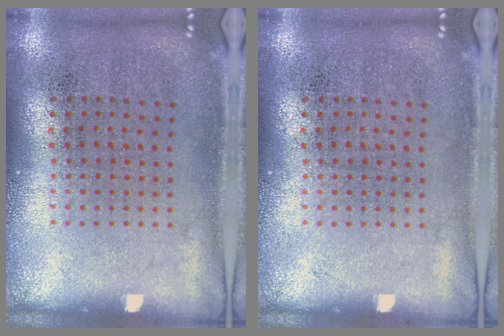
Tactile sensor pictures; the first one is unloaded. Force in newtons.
{"total": 0.0}